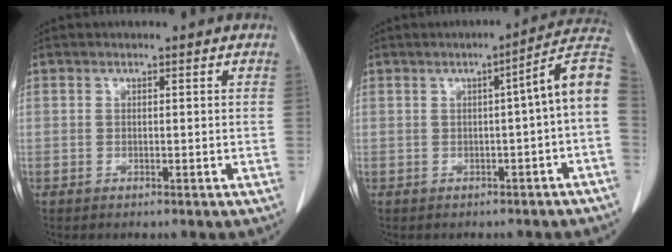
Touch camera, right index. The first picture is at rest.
{"total": 7.8, "force": [-0.5, -0.3, 7.7], "torque": [-0.092, 0.022, -0.014]}